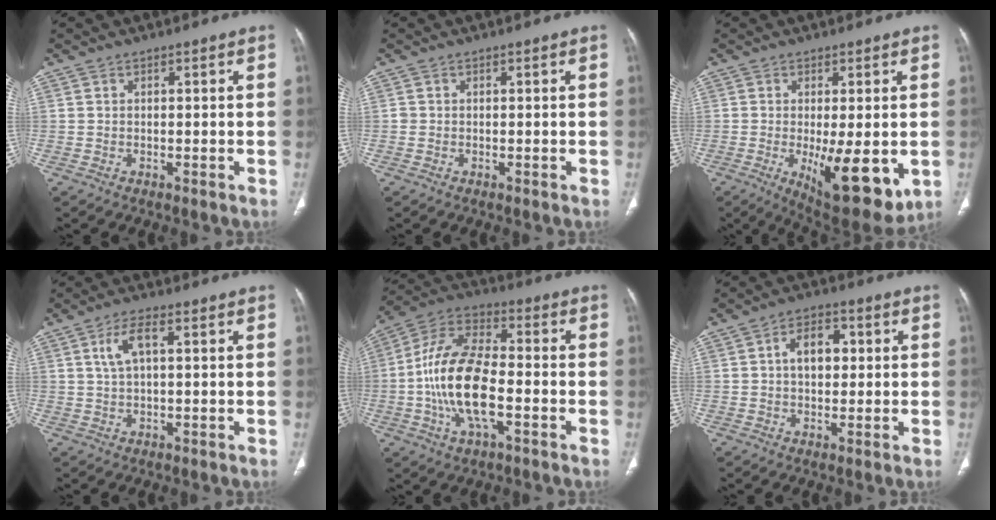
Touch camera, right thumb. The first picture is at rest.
{"total": 0.6, "force": [-0.1, 0.5, 0.1], "torque": [0.001, 0.004, -0.002]}
{"total": 14.1, "force": [-3.0, 5.0, 12.8], "torque": [-0.181, -0.029, -0.029]}
{"total": 5.0, "force": [1.4, 1.9, 4.4], "torque": [-0.095, 0.012, 0.027]}
{"total": 17.0, "force": [-3.4, 8.0, 14.6], "torque": [-0.284, 0.031, -0.067]}
{"total": 6.3, "force": [0.9, 4.1, 4.7], "torque": [-0.063, 0.012, 0.011]}